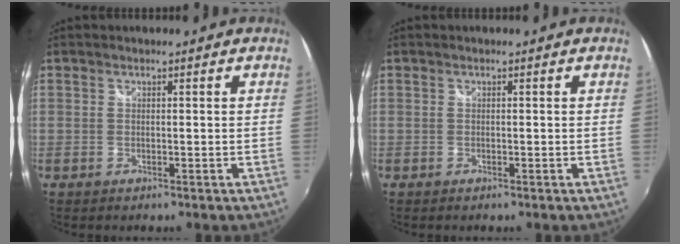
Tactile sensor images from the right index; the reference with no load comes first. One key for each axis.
{"total": 0.0}